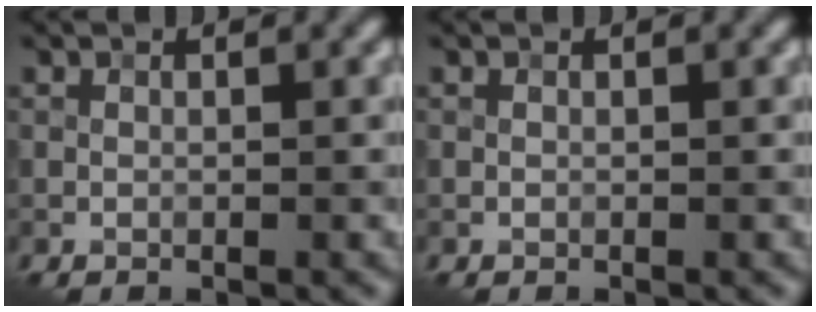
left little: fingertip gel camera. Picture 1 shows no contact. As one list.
[{"total": 0.0}]